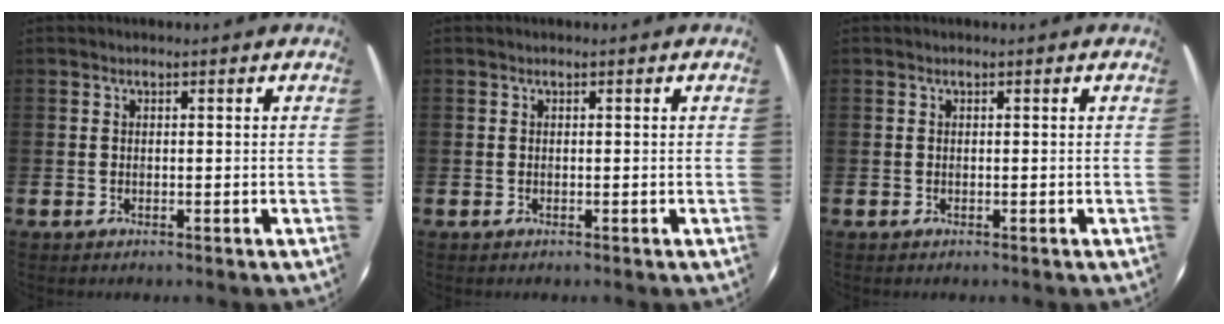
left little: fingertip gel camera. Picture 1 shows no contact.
{"total": 0.0}
{"total": 0.0}